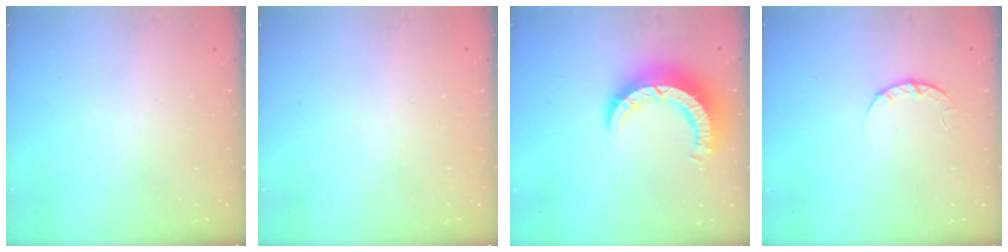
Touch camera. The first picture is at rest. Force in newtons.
{"total": 2.6, "press": 2.6, "slide": 0.2}
{"total": 10.3, "press": 10.2, "slide": 1.2}
{"total": 3.7, "press": 3.7, "slide": 0.5}